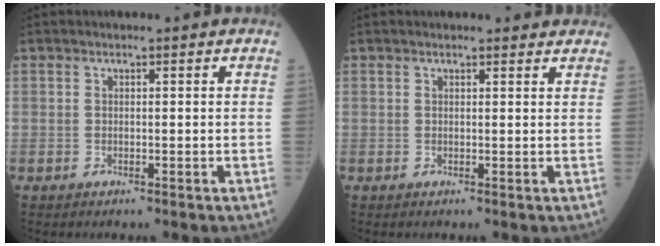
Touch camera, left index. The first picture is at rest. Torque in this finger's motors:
{"motor_torque": [0.69, -0.51, 0.09, 0.02]}